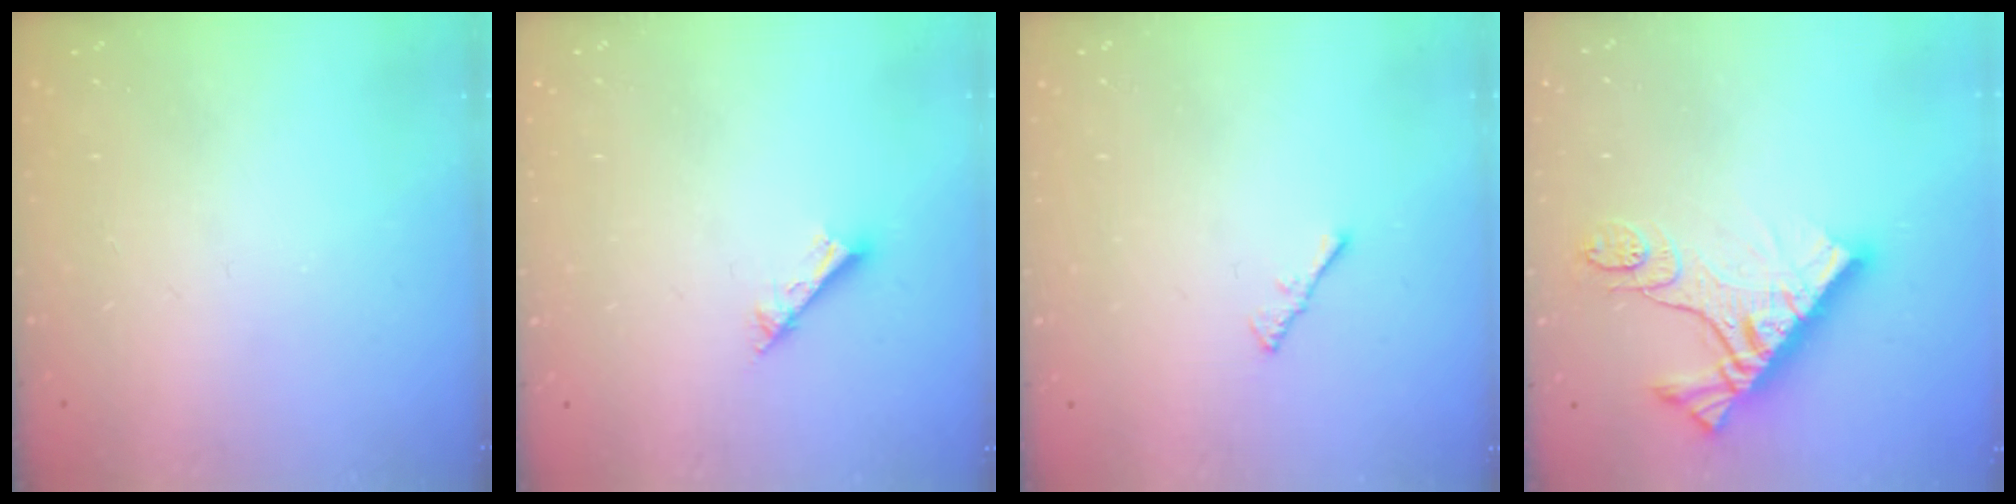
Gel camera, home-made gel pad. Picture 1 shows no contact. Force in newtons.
{"total": 2.6, "press": 2.6, "slide": 0.1}
{"total": 1.5, "press": 1.4, "slide": 0.4}
{"total": 12.7, "press": 12.7, "slide": 1.2}